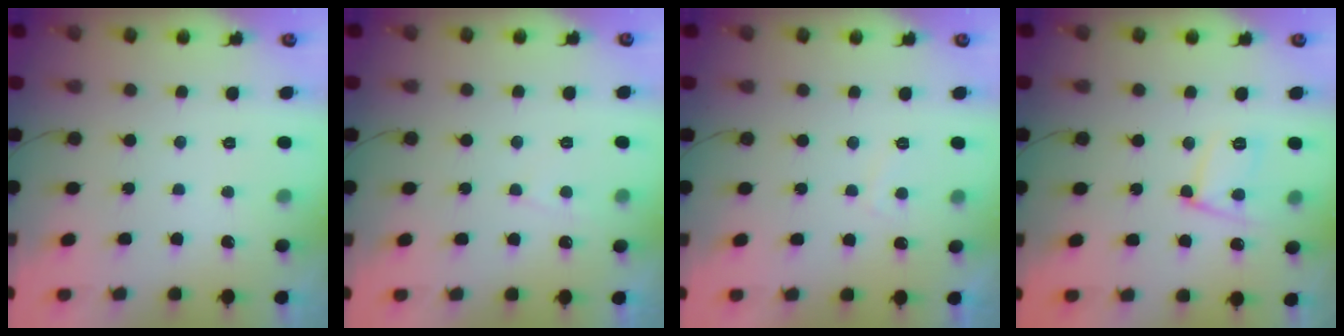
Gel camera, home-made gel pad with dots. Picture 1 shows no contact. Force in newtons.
{"total": 3.4, "press": 3.4, "slide": 0.3}
{"total": 1.8, "press": 1.6, "slide": 0.6}
{"total": 11.2, "press": 11.1, "slide": 1.0}